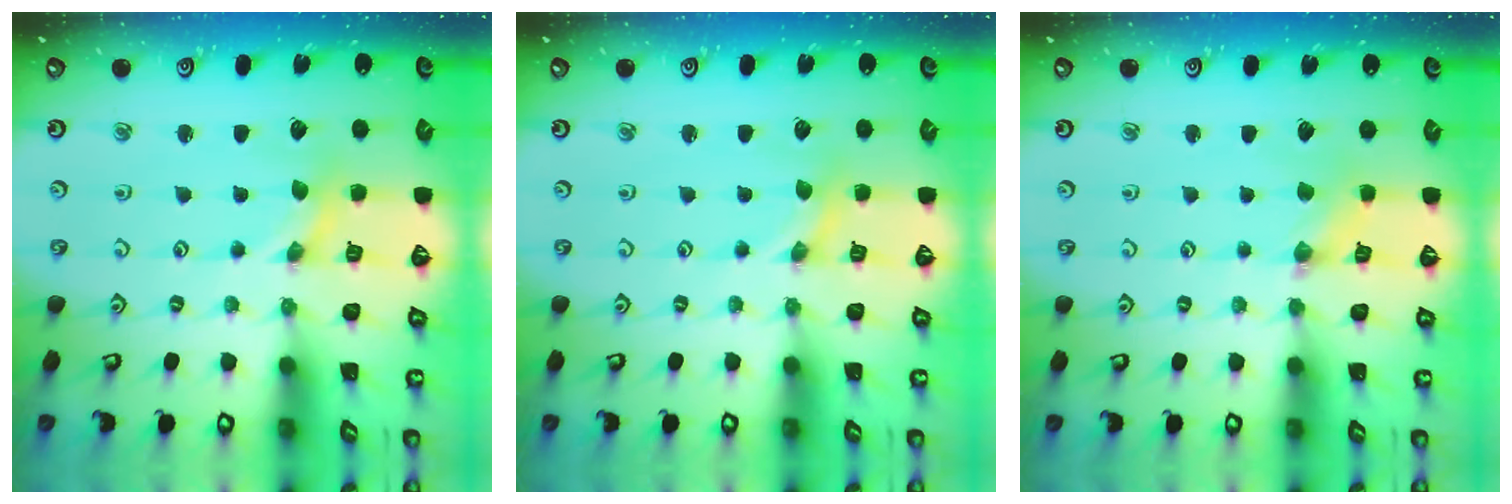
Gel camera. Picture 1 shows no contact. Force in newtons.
{"total": 0.0}
{"total": 1.1, "press": 1.1, "slide": 0.1}